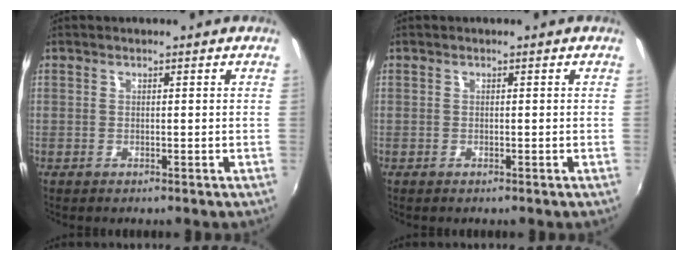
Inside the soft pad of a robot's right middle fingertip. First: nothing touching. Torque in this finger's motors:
{"motor_torque": [0.16, -0.10, 0.03, -0.01]}